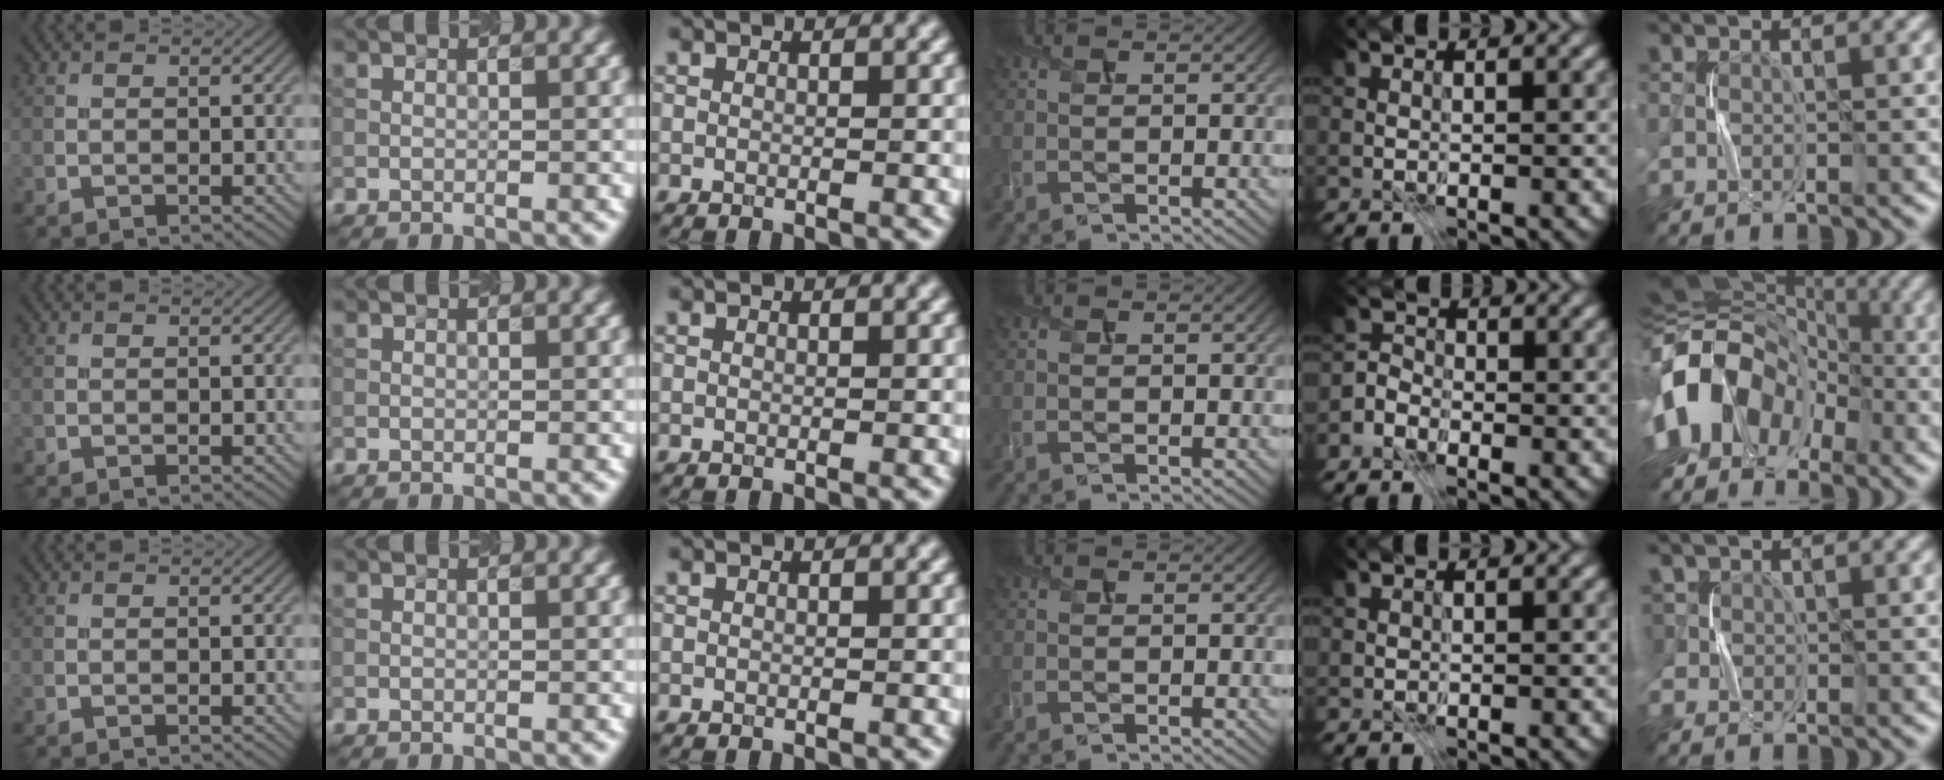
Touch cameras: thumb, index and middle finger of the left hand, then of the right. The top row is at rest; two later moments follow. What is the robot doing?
{"motion": "press", "object": "stapler"}